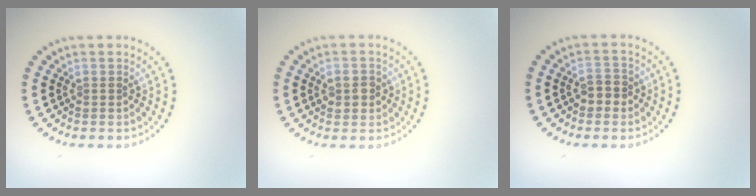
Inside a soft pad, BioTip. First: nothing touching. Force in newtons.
{"total": 1.9, "press": 1.9, "slide": 0.1}
{"total": 1.8, "press": 1.7, "slide": 0.3}